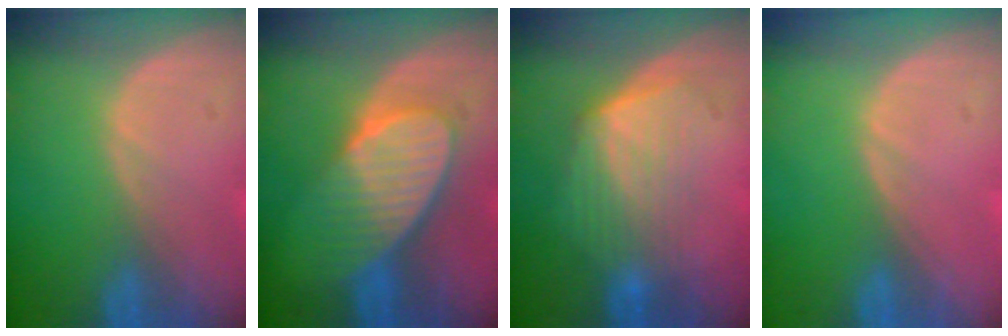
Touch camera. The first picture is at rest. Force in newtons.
{"total": 7.6, "press": 7.4, "slide": 1.8}
{"total": 6.3, "press": 6.0, "slide": 1.9}
{"total": 0.0}